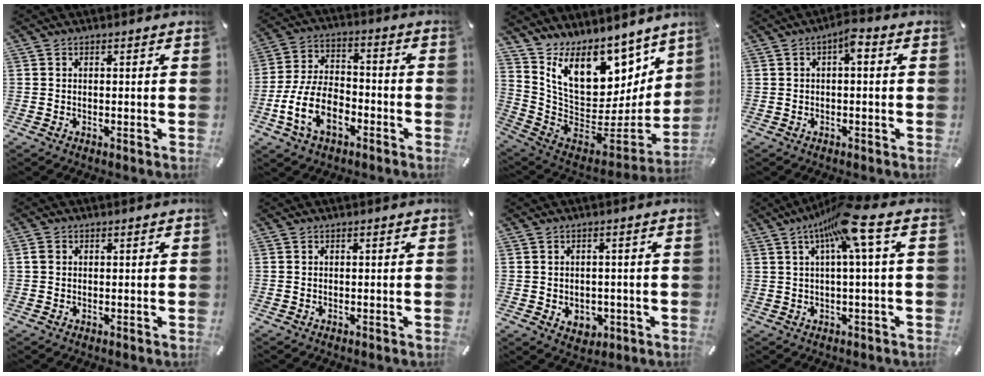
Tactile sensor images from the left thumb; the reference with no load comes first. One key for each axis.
{"total": 13.7, "fx": -6.2, "fy": 8.1, "fz": 9.1, "tx": -0.203, "ty": 0.023, "tz": -0.116}
{"total": 13.9, "fx": 9.2, "fy": 9.1, "fz": 4.9, "tx": -0.089, "ty": -0.103, "tz": 0.177}
{"total": 3.2, "fx": -0.1, "fy": 1.2, "fz": 2.9, "tx": -0.051, "ty": 0.010, "tz": -0.006}
{"total": 1.2, "fx": 0.2, "fy": 1.2, "fz": 0.3, "tx": -0.009, "ty": 0.007, "tz": 0.003}
{"total": 0.0}
{"total": 3.8, "fx": -0.6, "fy": 3.4, "fz": 1.7, "tx": -0.014, "ty": 0.000, "tz": -0.011}
{"total": 12.2, "fx": 4.5, "fy": 1.7, "fz": 11.2, "tx": -0.207, "ty": -0.013, "tz": 0.071}